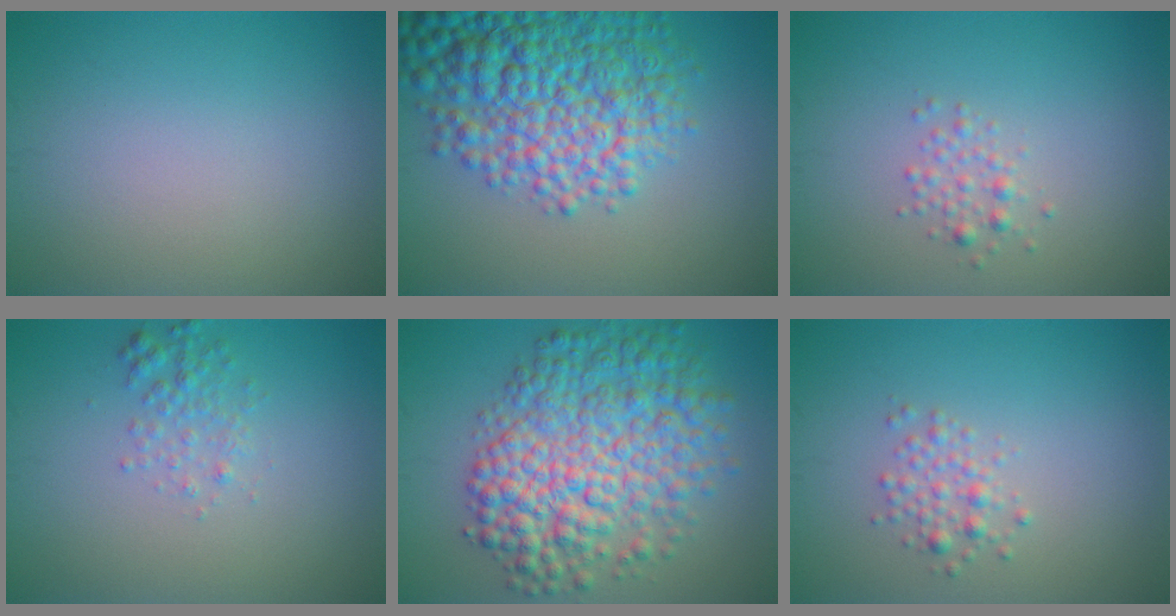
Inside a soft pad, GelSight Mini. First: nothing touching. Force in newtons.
{"total": 10.2, "press": 10.2, "slide": 0.3}
{"total": 1.4, "press": 1.4, "slide": 0.1}
{"total": 1.8, "press": 1.8, "slide": 0.1}
{"total": 9.8, "press": 9.8, "slide": 0.1}
{"total": 1.7, "press": 1.7, "slide": 0.1}